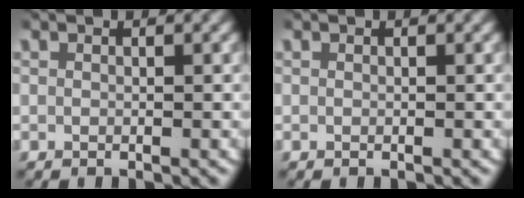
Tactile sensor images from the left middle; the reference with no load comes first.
{"total": 0.0}